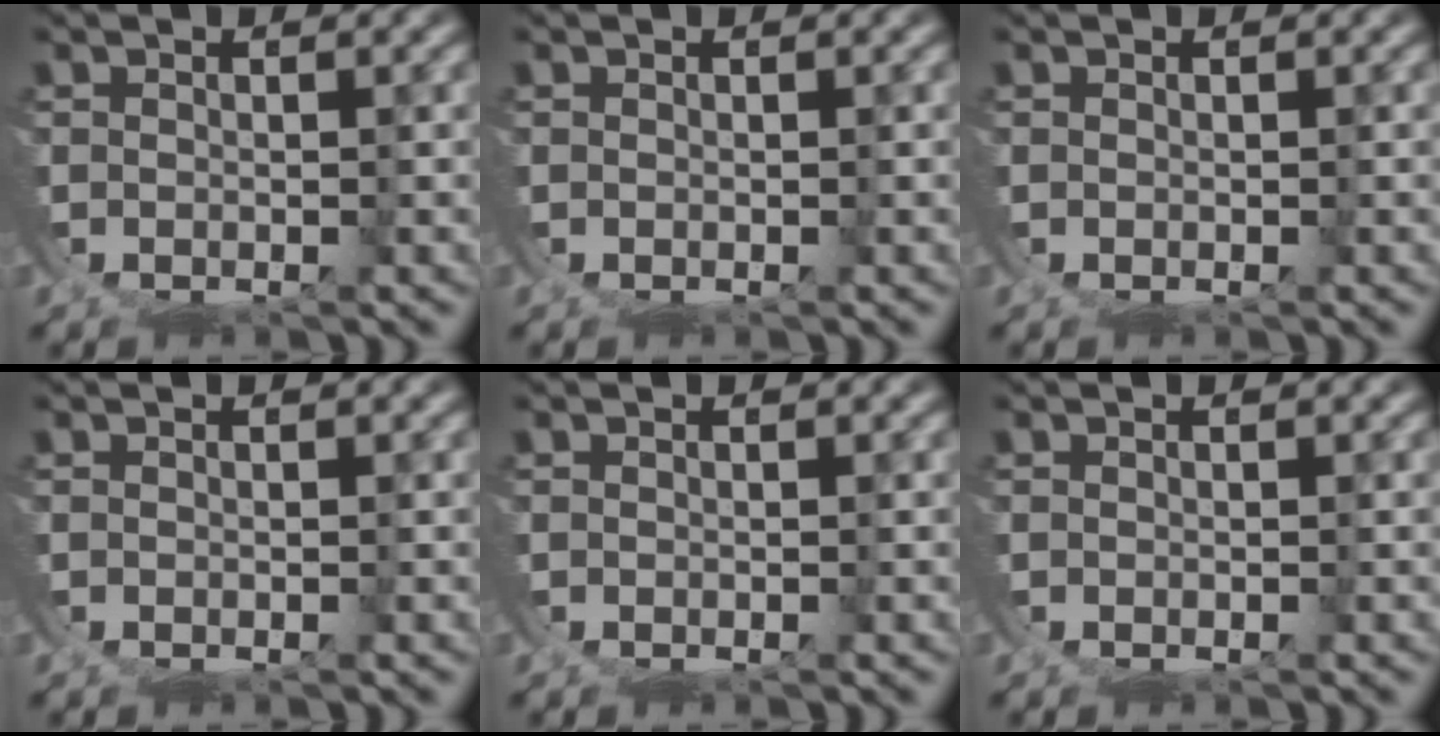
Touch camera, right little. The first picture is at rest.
{"total": 0.0}
{"total": 0.0}
{"total": 0.0}
{"total": 0.0}
{"total": 0.0}